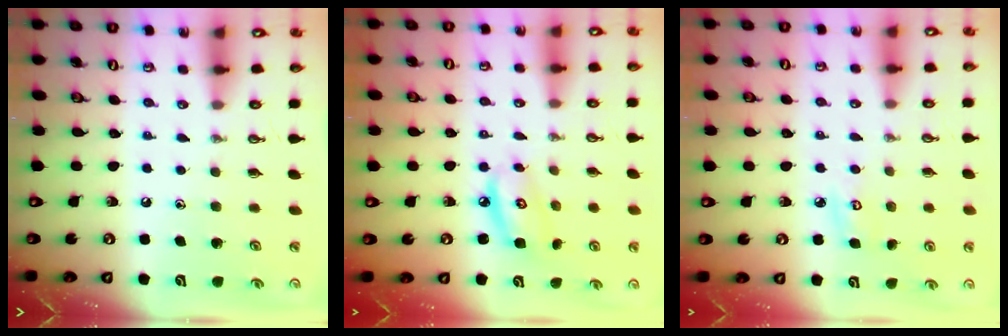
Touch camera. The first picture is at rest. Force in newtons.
{"total": 6.4, "press": 6.4, "slide": 0.5}
{"total": 4.7, "press": 4.7, "slide": 0.4}